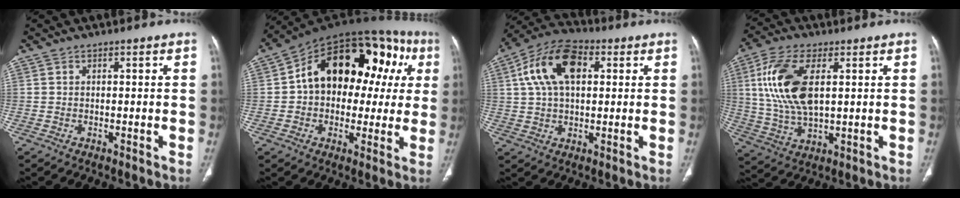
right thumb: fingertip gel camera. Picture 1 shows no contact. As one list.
[{"total": 24.2, "force": [4.6, 15.3, 18.1], "torque": [-0.218, 0.054, 0.062]}, {"total": 13.7, "force": [3.6, 7.9, 10.6], "torque": [-0.194, 0.020, 0.060]}, {"total": 14.8, "force": [3.3, 7.1, 12.5], "torque": [-0.266, -0.006, 0.069]}]